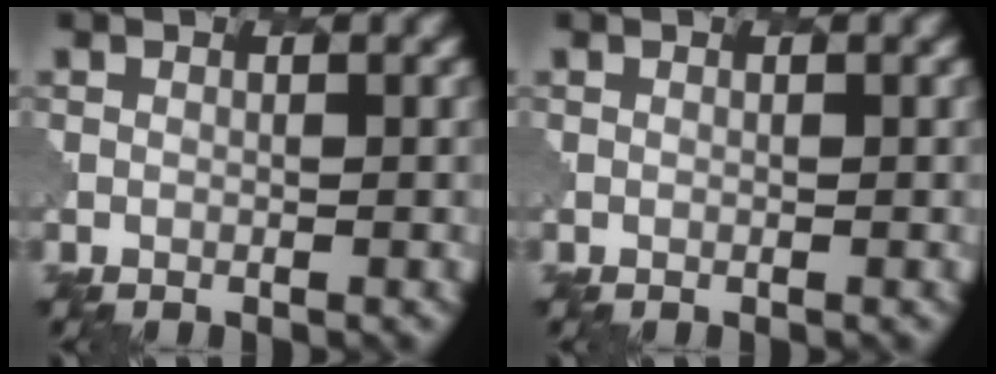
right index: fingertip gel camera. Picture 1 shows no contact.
{"total": 0.0}